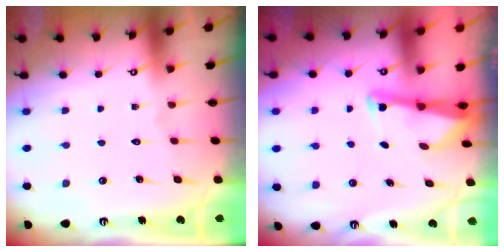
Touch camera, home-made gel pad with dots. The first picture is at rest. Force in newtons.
{"total": 3.1, "press": 3.0, "slide": 0.3}